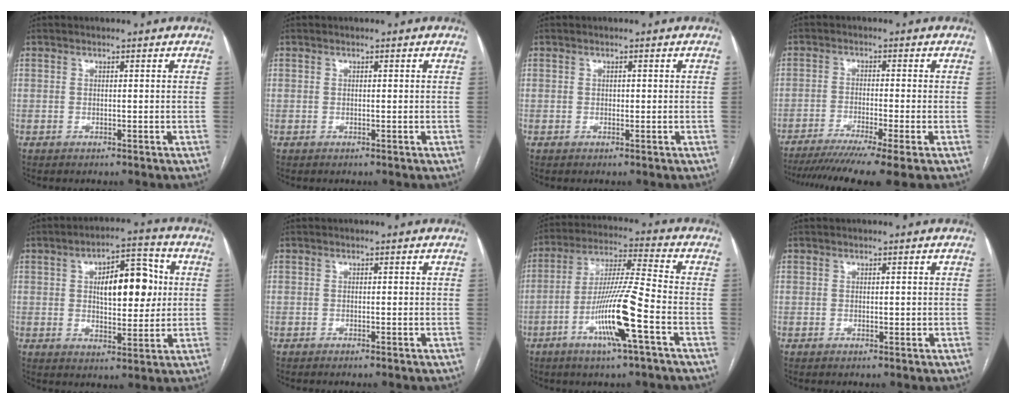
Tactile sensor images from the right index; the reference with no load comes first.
{"total": 0.0}
{"total": 0.5, "force": [0.1, 0.4, 0.3], "torque": [-0.004, 0.001, 0.001]}
{"total": 12.7, "force": [-9.7, -0.8, 8.1], "torque": [-0.128, -0.029, -0.152]}
{"total": 11.6, "force": [2.1, 4.8, 10.4], "torque": [-0.155, 0.021, 0.036]}
{"total": 0.0}
{"total": 13.1, "force": [-5.1, -0.4, 12.0], "torque": [-0.234, -0.007, -0.097]}
{"total": 0.8, "force": [0.1, 0.4, 0.6], "torque": [-0.008, -0.002, 0.003]}